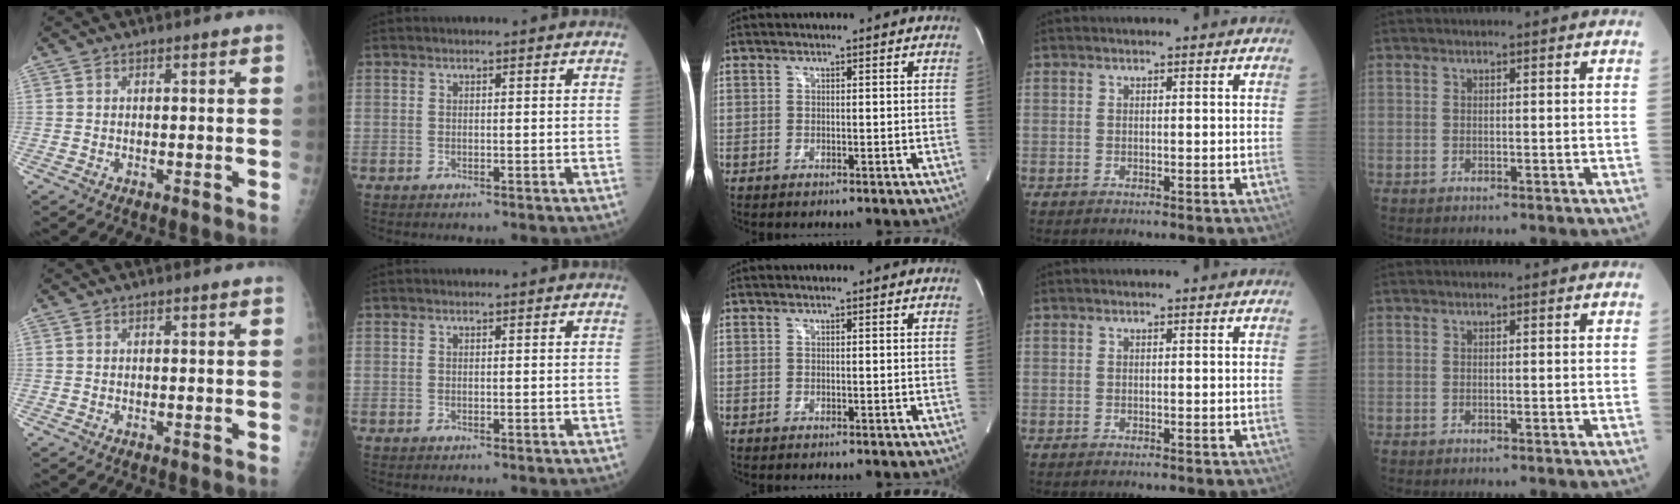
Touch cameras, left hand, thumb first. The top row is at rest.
{}